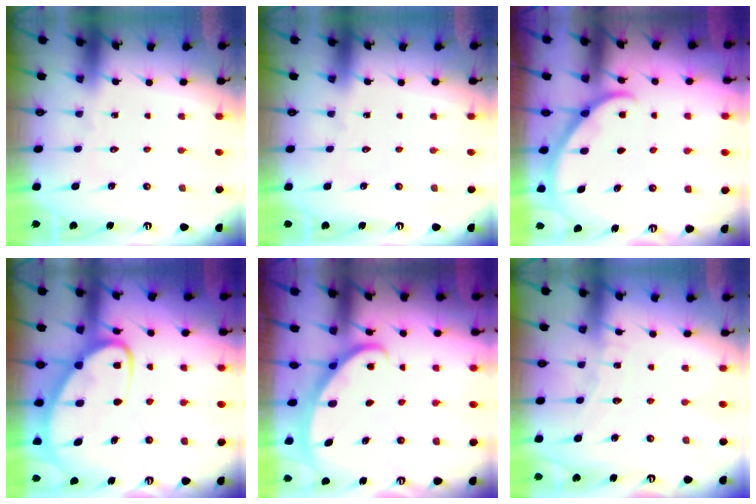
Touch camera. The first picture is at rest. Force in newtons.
{"total": 0.0}
{"total": 2.6, "press": 2.5, "slide": 0.3}
{"total": 9.7, "press": 9.6, "slide": 1.1}
{"total": 2.8, "press": 2.8, "slide": 0.1}
{"total": 5.6, "press": 5.6, "slide": 0.2}